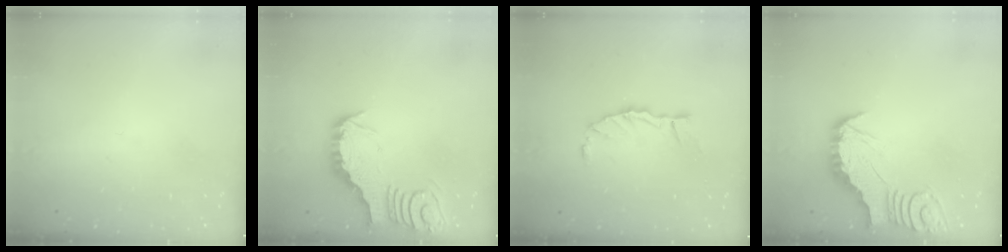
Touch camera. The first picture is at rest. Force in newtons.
{"total": 3.3, "press": 3.3, "slide": 0.4}
{"total": 5.7, "press": 5.7, "slide": 0.1}
{"total": 2.8, "press": 2.8, "slide": 0.3}